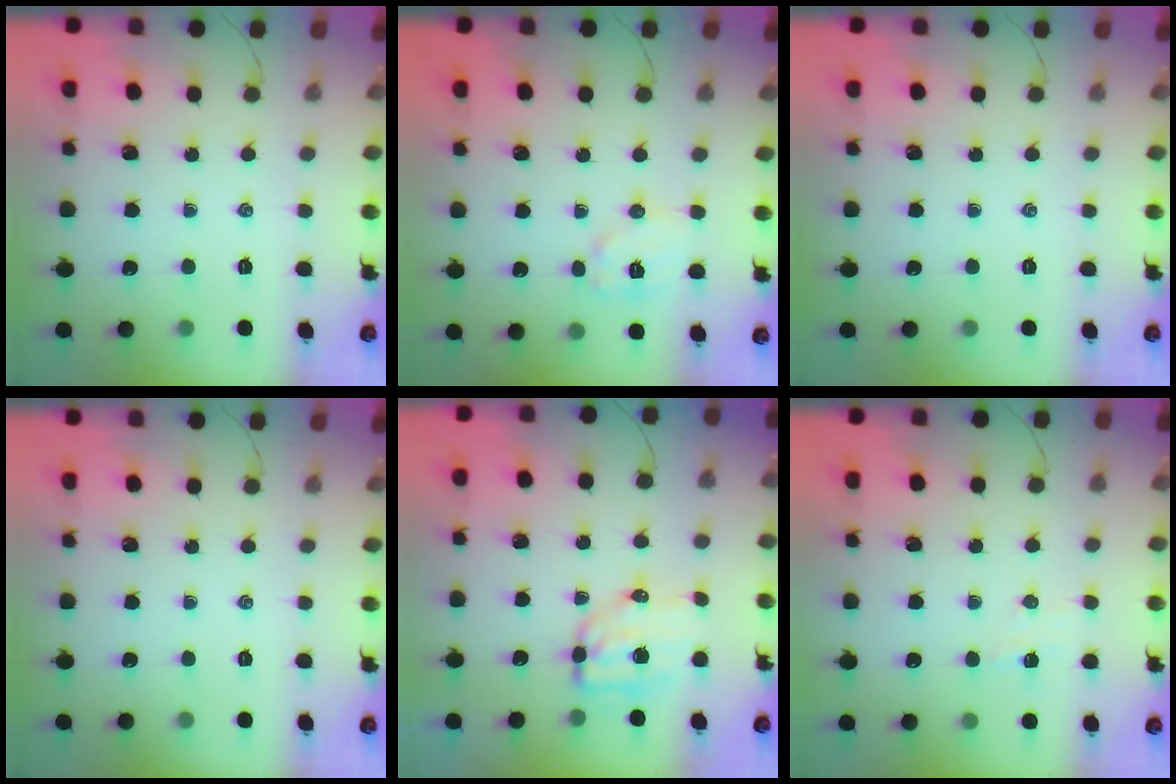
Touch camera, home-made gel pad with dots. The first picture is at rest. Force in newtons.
{"total": 7.7, "press": 7.7, "slide": 0.2}
{"total": 0.0}
{"total": 0.0}
{"total": 6.8, "press": 6.7, "slide": 1.1}
{"total": 3.7, "press": 3.5, "slide": 1.1}